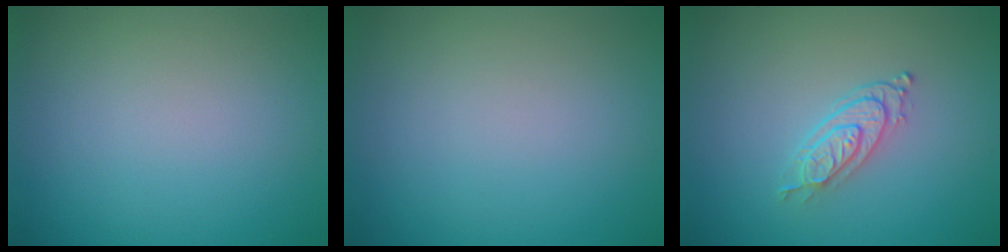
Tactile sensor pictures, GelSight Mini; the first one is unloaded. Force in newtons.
{"total": 0.0}
{"total": 2.7, "press": 2.1, "slide": 1.7}